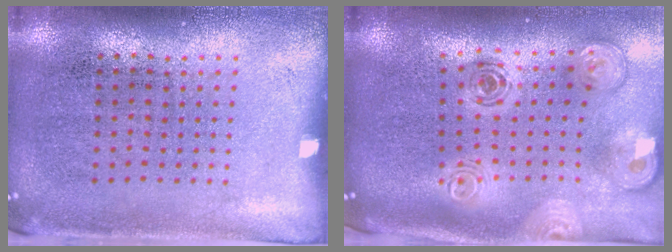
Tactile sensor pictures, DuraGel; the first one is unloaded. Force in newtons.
{"total": 2.1, "press": 1.7, "slide": 1.3}